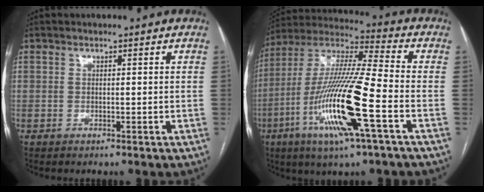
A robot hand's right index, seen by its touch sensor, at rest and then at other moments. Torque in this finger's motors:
{"motor_torque": [1.58, -0.56, 0.64, 0.21]}